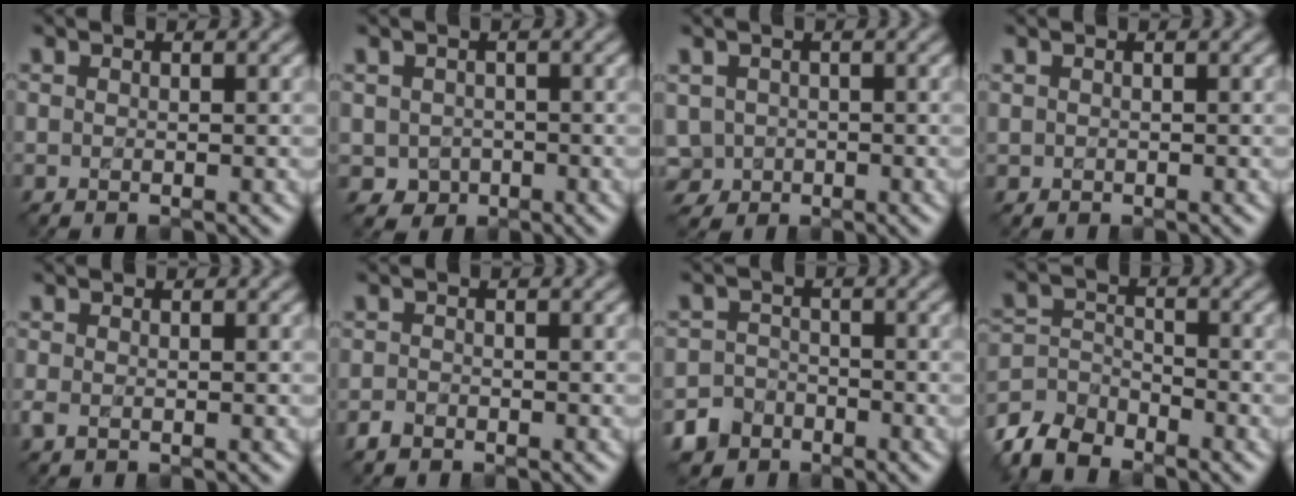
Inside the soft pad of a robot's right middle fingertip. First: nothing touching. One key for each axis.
{"total": 1.2, "fx": -0.3, "fy": 1.2, "fz": -0.1, "tx": 0.003, "ty": 0.003, "tz": -0.006}
{"total": 1.3, "fx": -0.1, "fy": 1.3, "fz": -0.2, "tx": -0.001, "ty": 0.003, "tz": -0.003}
{"total": 0.7, "fx": 0.2, "fy": -0.2, "fz": -0.6, "tx": 0.008, "ty": 0.005, "tz": 0.004}
{"total": 0.0}
{"total": 0.7, "fx": -0.6, "fy": 0.1, "fz": -0.3, "tx": 0.001, "ty": 0.008, "tz": -0.016}
{"total": 4.0, "fx": -3.0, "fy": 2.6, "fz": -0.3, "tx": 0.022, "ty": 0.004, "tz": -0.051}
{"total": 4.8, "fx": -4.2, "fy": 2.0, "fz": 1.1, "tx": -0.032, "ty": 0.003, "tz": -0.094}